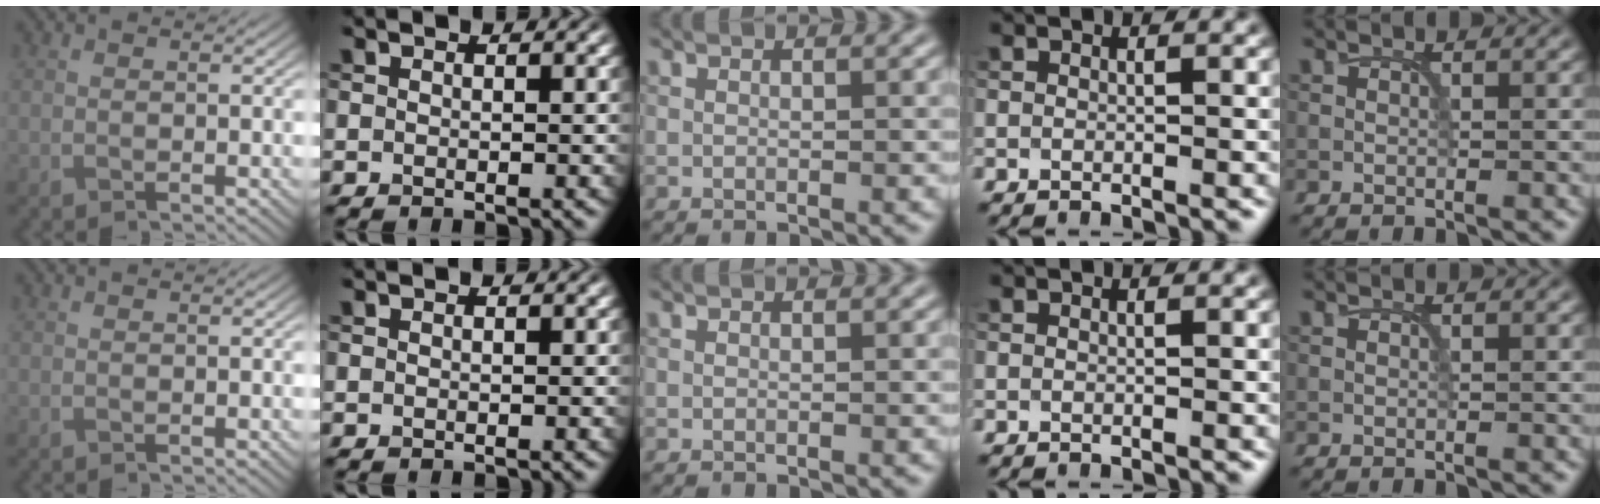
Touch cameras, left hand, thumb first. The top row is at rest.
{}